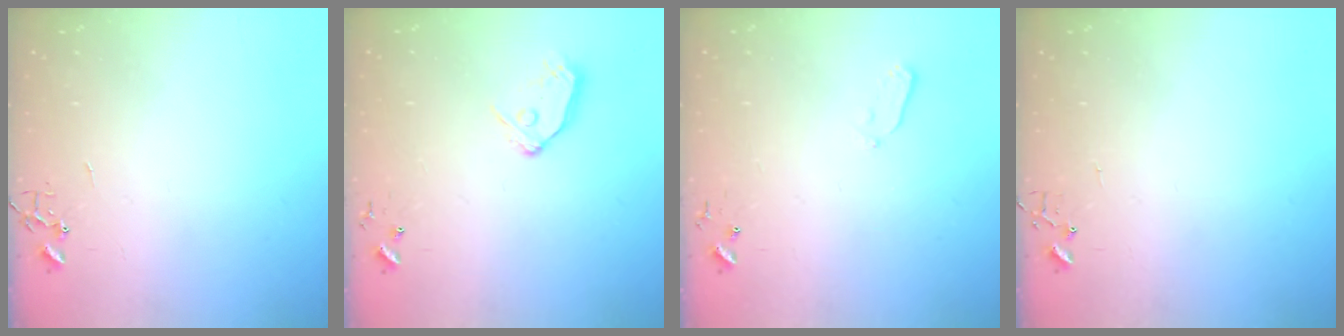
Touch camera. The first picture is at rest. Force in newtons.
{"total": 9.2, "press": 9.1, "slide": 0.8}
{"total": 4.0, "press": 3.9, "slide": 0.9}
{"total": 4.2, "press": 4.2, "slide": 0.4}